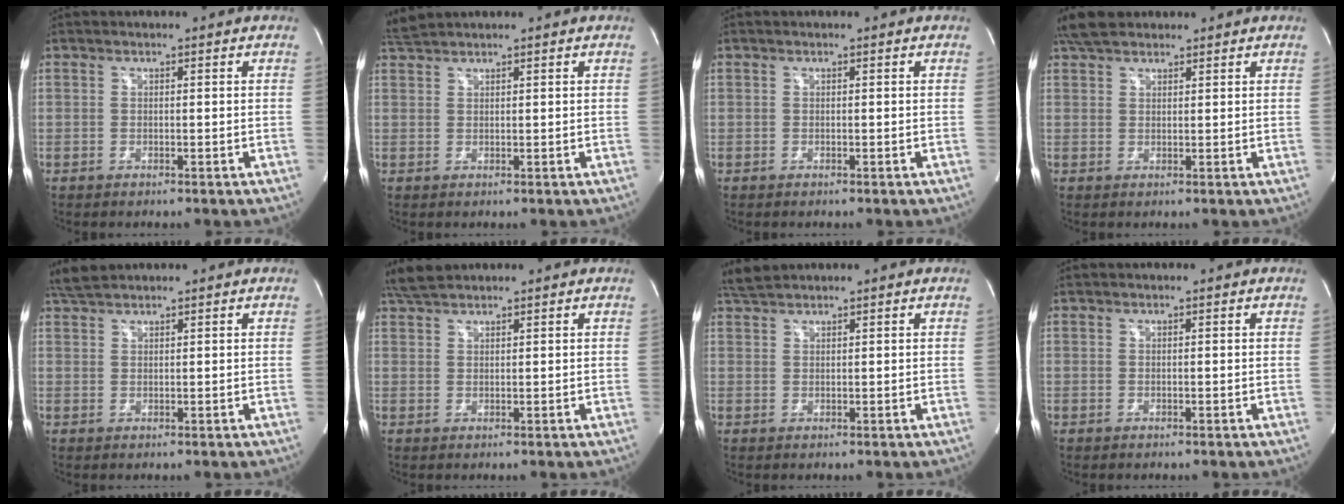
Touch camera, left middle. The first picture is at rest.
{"total": 1.9, "force": [1.9, -0.4, 0.1], "torque": [-0.010, 0.013, 0.046]}
{"total": 0.0}
{"total": 5.0, "force": [4.2, 2.1, 1.9], "torque": [-0.039, 0.021, 0.078]}
{"total": 2.7, "force": [2.6, 0.2, 0.7], "torque": [-0.022, 0.013, 0.054]}
{"total": 3.3, "force": [3.1, 0.5, 1.1], "torque": [-0.031, 0.016, 0.064]}
{"total": 2.2, "force": [2.2, -0.1, 0.4], "torque": [-0.016, 0.013, 0.048]}
{"total": 0.0}